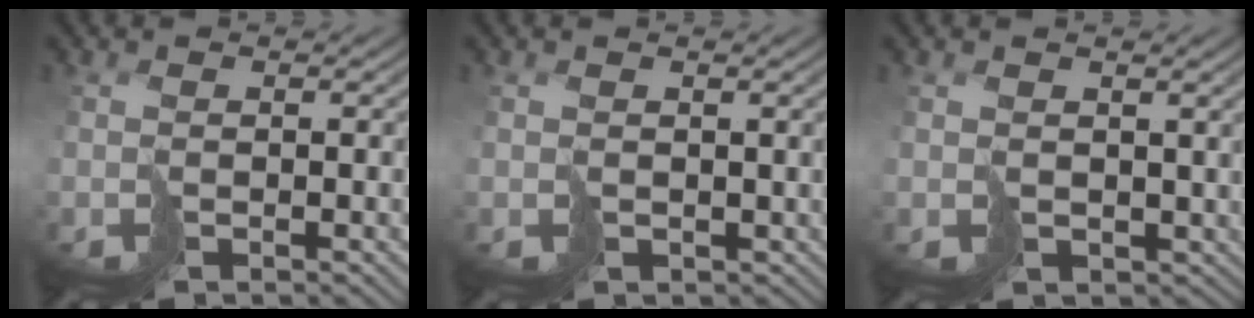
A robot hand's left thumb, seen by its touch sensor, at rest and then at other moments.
{"total": 1.0, "force": [0.0, 1.0, 0.2], "torque": [-0.006, -0.007, 0.007]}
{"total": 2.4, "force": [0.4, 2.1, 1.0], "torque": [-0.025, -0.012, 0.013]}